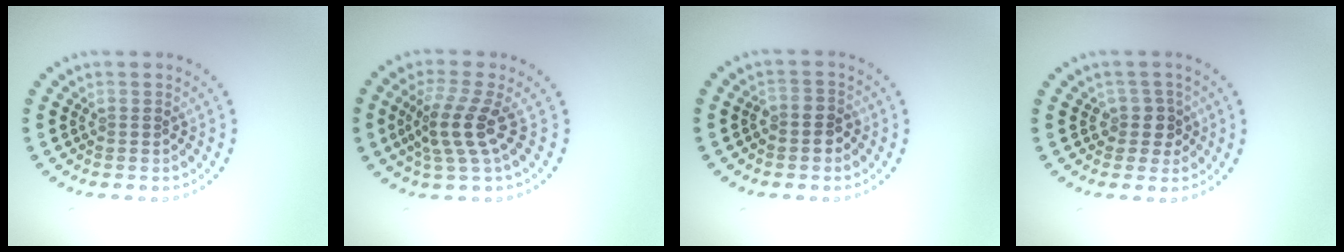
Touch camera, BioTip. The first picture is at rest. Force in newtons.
{"total": 3.6, "press": 2.6, "slide": 2.4}
{"total": 1.9, "press": 1.7, "slide": 0.8}
{"total": 2.1, "press": 1.7, "slide": 1.2}